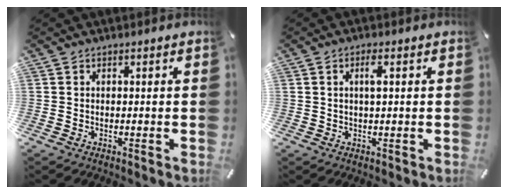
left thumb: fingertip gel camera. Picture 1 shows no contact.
{"total": 3.0, "force": [0.8, 0.9, 2.7], "torque": [-0.049, 0.002, 0.010]}